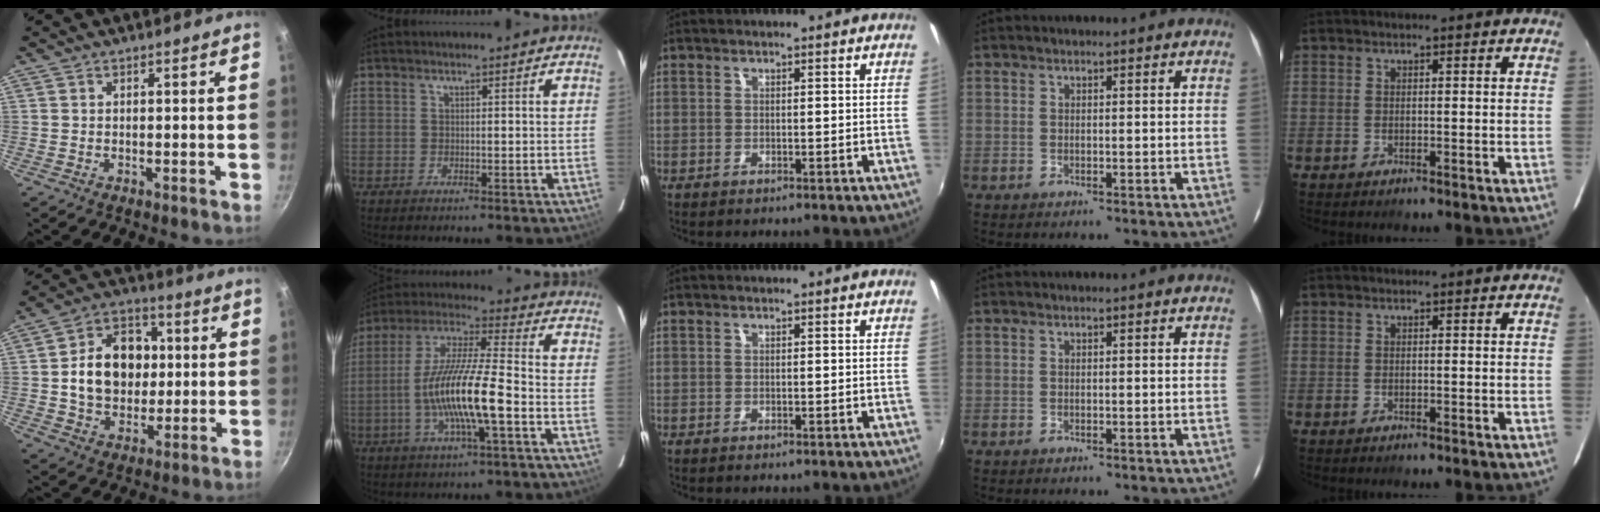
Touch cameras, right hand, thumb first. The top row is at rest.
{"thumb": {"total": 15.3, "force": [1.2, 11.8, 9.6], "torque": [-0.117, 0.019, 0.015]}, "index": {"total": 15.2, "force": [-4.2, 1.8, 14.5], "torque": [-0.285, -0.001, -0.082]}}